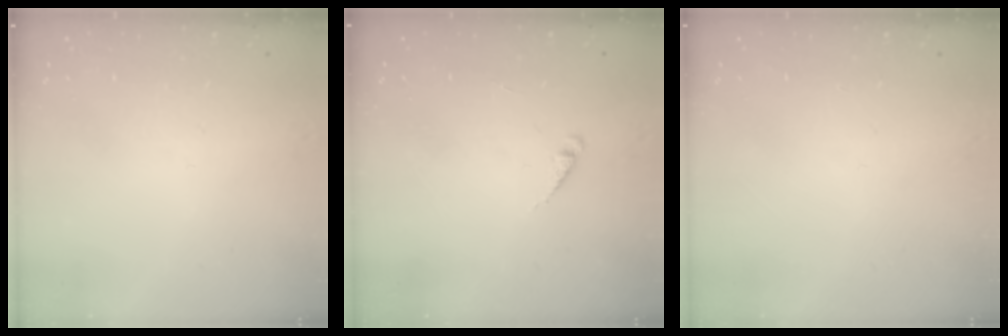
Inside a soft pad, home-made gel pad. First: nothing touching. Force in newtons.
{"total": 1.9, "press": 1.9, "slide": 0.4}
{"total": 0.0}